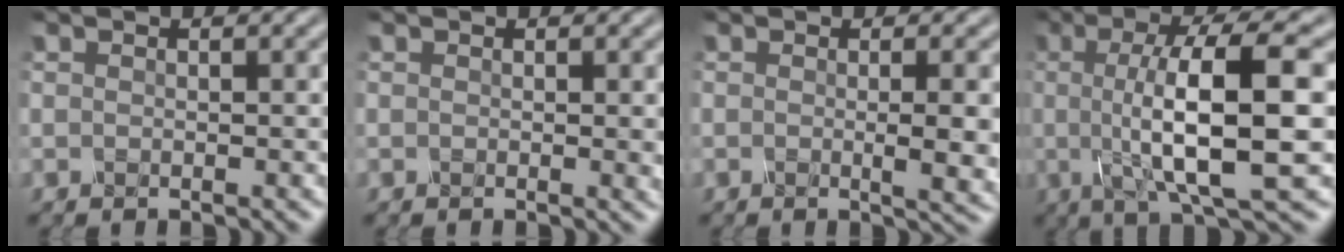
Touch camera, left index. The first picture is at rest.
{"total": 1.3, "force": [0.2, 0.4, 1.2], "torque": [-0.008, 0.001, 0.002]}
{"total": 4.3, "force": [-0.2, 1.1, 4.1], "torque": [-0.050, 0.000, -0.001]}
{"total": 10.9, "force": [0.0, 2.8, 10.5], "torque": [-0.146, 0.006, 0.001]}